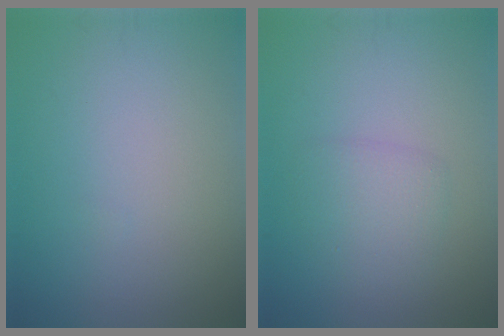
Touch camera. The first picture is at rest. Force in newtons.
{"total": 2.4, "press": 2.4, "slide": 0.1}